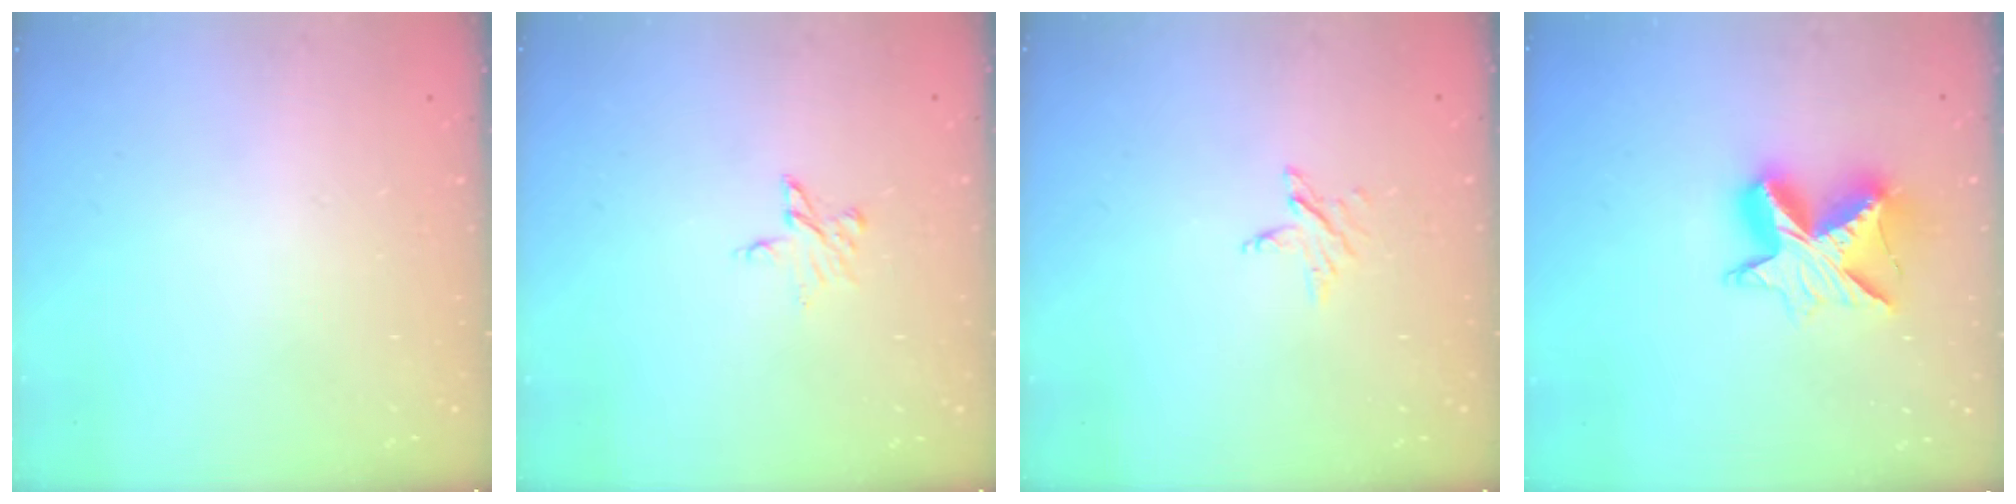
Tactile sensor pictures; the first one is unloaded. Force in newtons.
{"total": 4.5, "press": 4.5, "slide": 0.4}
{"total": 3.4, "press": 3.4, "slide": 0.4}
{"total": 12.6, "press": 12.6, "slide": 0.8}